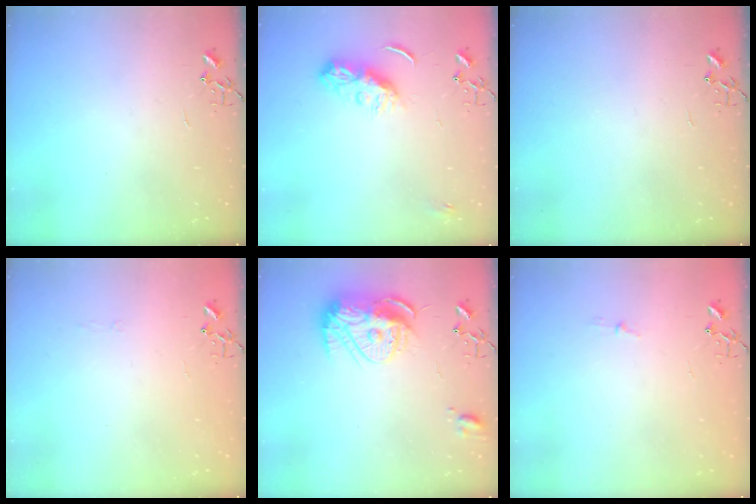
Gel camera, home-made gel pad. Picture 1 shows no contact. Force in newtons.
{"total": 8.4, "press": 8.4, "slide": 0.6}
{"total": 0.0}
{"total": 2.6, "press": 2.6, "slide": 0.5}
{"total": 14.3, "press": 14.2, "slide": 1.2}
{"total": 2.9, "press": 2.9, "slide": 0.4}